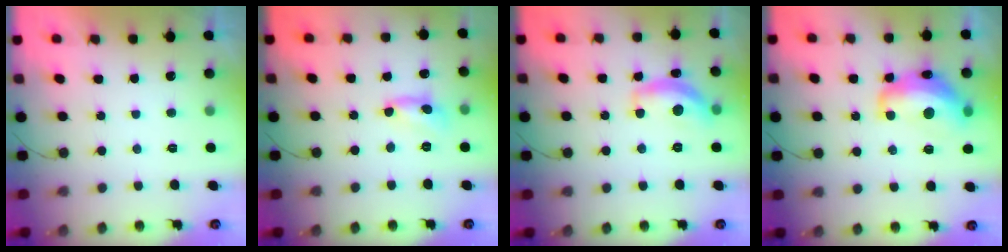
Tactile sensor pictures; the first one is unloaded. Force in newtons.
{"total": 3.6, "press": 3.6, "slide": 0.2}
{"total": 12.8, "press": 12.8, "slide": 0.6}
{"total": 15.6, "press": 15.6, "slide": 1.1}